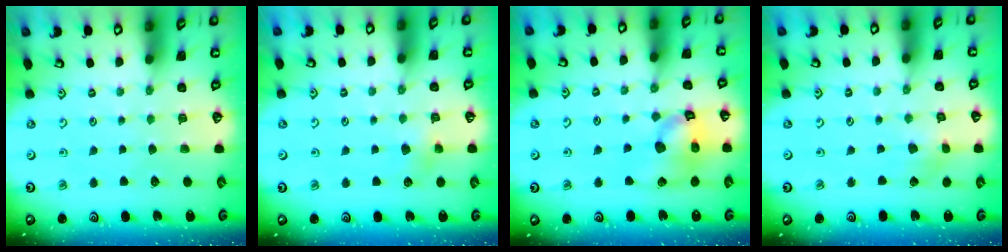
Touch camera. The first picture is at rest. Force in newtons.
{"total": 3.3, "press": 3.2, "slide": 0.9}
{"total": 13.3, "press": 13.2, "slide": 1.8}
{"total": 3.0, "press": 2.9, "slide": 0.3}